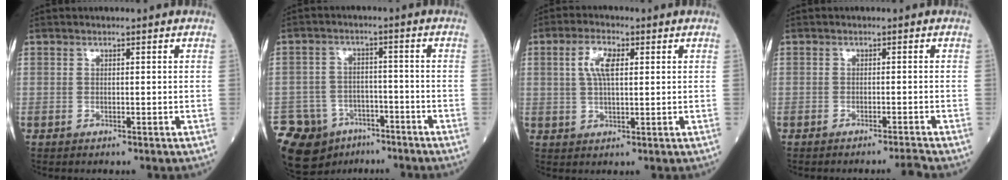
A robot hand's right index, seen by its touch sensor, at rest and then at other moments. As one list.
[{"total": 13.5, "force": [-8.7, 9.6, 3.6], "torque": [-0.095, 0.024, -0.122]}, {"total": 5.1, "force": [1.5, 1.9, 4.5], "torque": [-0.095, 0.010, 0.029]}, {"total": 1.9, "force": [-1.5, -1.0, 0.3], "torque": [-0.009, -0.002, -0.019]}]